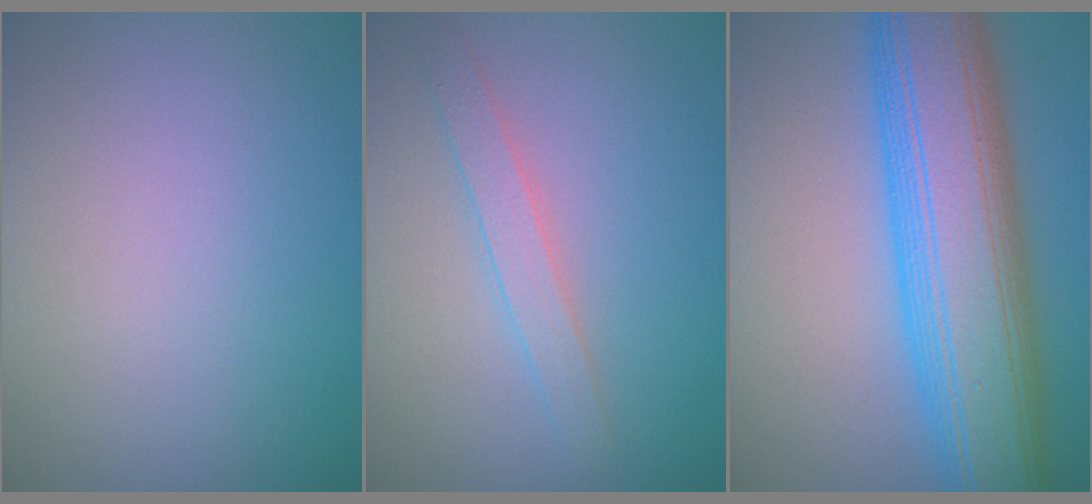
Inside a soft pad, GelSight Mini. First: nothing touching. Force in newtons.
{"total": 2.1, "press": 2.1, "slide": 0.1}
{"total": 12.5, "press": 12.5, "slide": 0.0}